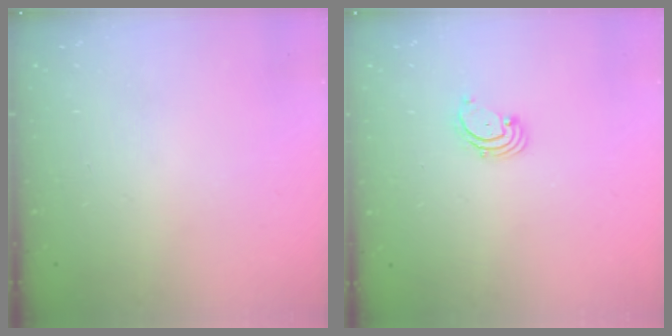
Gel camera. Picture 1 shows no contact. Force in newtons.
{"total": 1.7, "press": 1.6, "slide": 0.2}